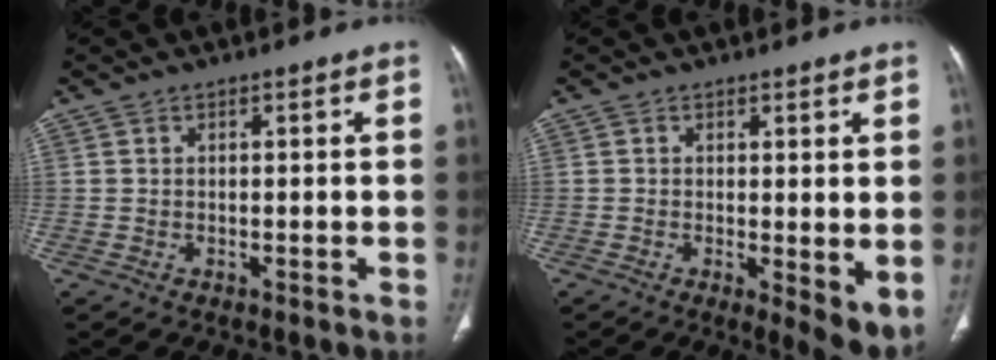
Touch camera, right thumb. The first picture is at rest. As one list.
[{"total": 5.8, "force": [-0.4, 2.0, 5.5], "torque": [-0.078, -0.019, -0.005]}]